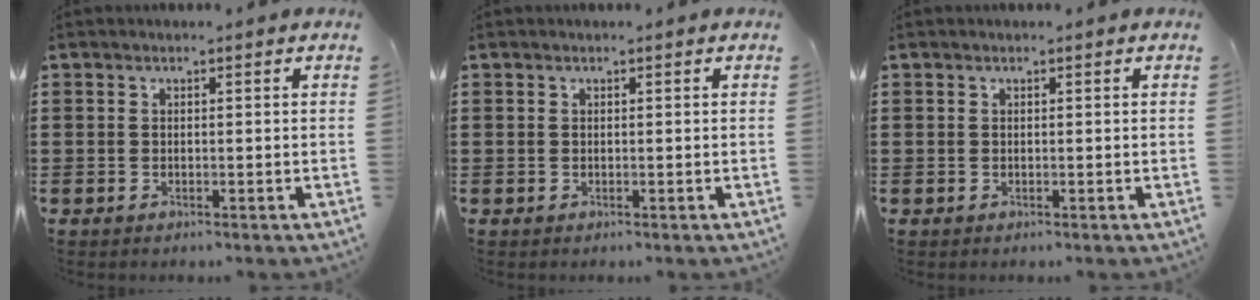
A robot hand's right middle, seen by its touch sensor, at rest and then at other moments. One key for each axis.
{"total": 0.0}
{"total": 0.0}